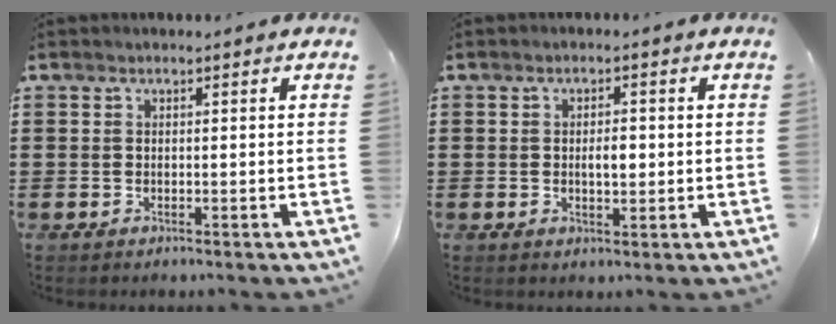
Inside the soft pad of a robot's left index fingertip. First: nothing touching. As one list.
[{"total": 2.8, "force": [0.0, 1.2, 2.5], "torque": [-0.041, 0.000, -0.003]}]